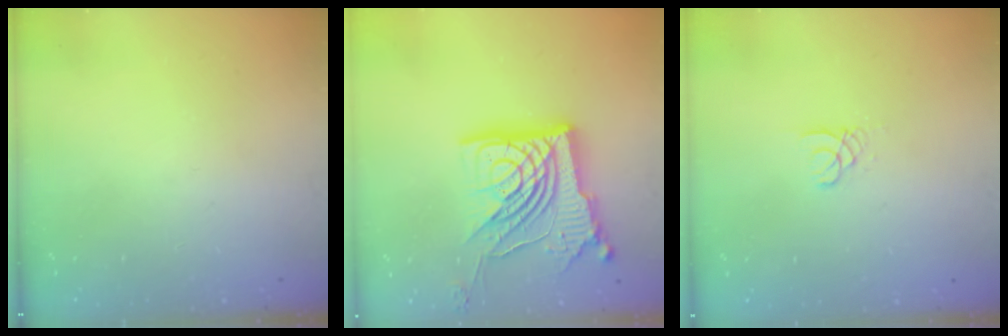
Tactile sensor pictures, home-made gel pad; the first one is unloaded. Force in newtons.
{"total": 22.5, "press": 22.4, "slide": 2.7}
{"total": 1.8, "press": 1.8, "slide": 0.2}